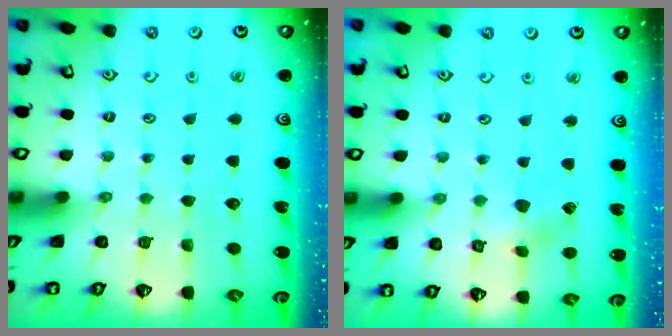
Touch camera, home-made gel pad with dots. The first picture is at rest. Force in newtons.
{"total": 2.8, "press": 2.7, "slide": 0.8}